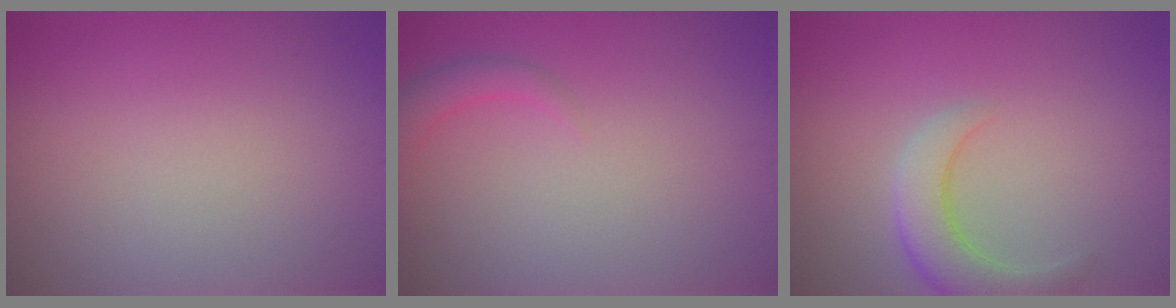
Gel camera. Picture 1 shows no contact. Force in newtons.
{"total": 2.0, "press": 1.9, "slide": 0.1}
{"total": 4.2, "press": 4.2, "slide": 0.4}